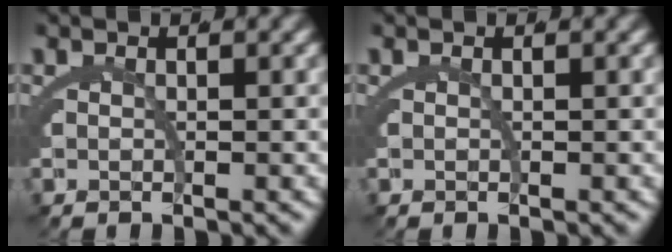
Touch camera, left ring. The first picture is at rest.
{"total": 0.0}